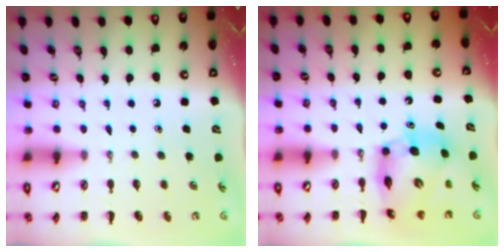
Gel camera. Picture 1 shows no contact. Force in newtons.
{"total": 9.9, "press": 9.5, "slide": 2.8}